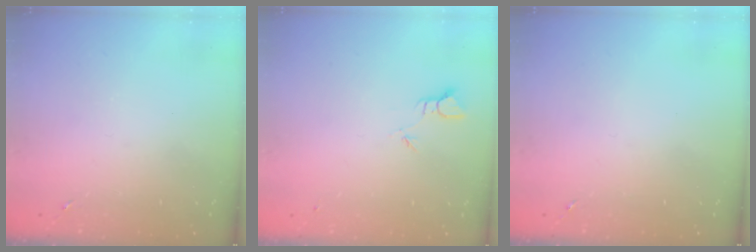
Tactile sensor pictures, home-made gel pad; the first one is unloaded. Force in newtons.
{"total": 1.8, "press": 1.8, "slide": 0.0}
{"total": 0.0}